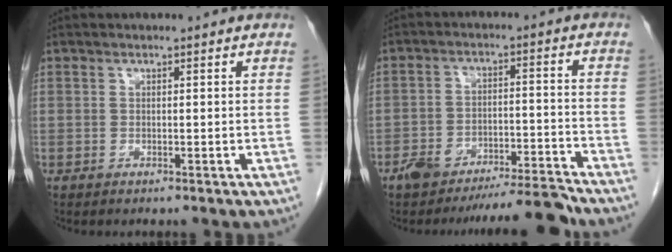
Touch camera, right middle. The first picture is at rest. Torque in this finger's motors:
{"motor_torque": [1.13, -1.01, 0.11, 0.08]}